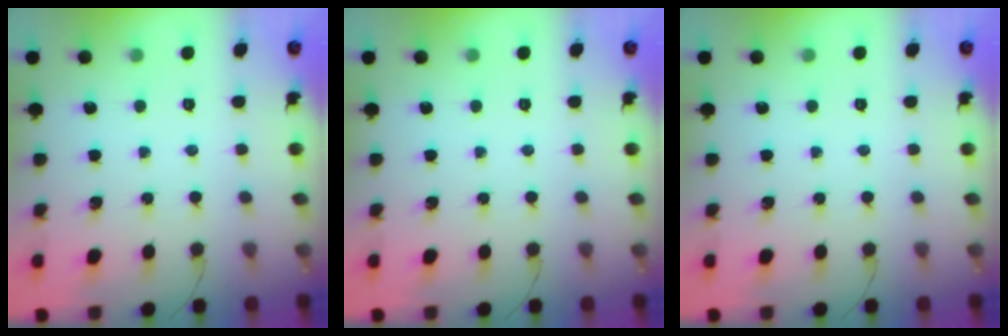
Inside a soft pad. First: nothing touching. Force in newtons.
{"total": 0.0}
{"total": 0.0}